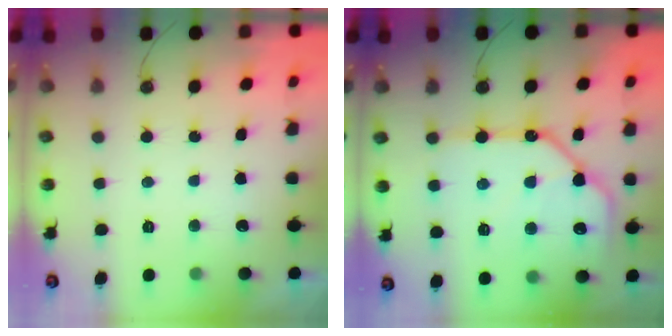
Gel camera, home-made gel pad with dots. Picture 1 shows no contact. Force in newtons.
{"total": 19.0, "press": 18.9, "slide": 2.2}